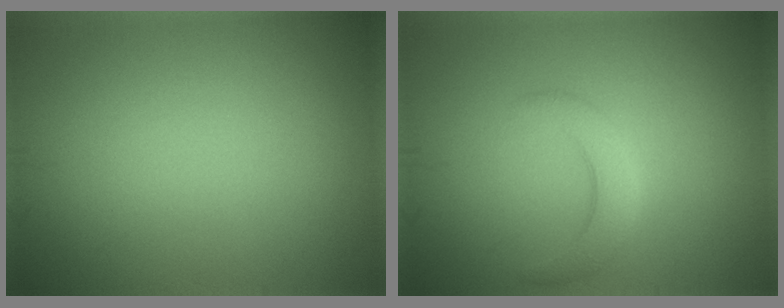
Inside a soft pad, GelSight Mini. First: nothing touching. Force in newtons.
{"total": 2.8, "press": 2.8, "slide": 0.1}